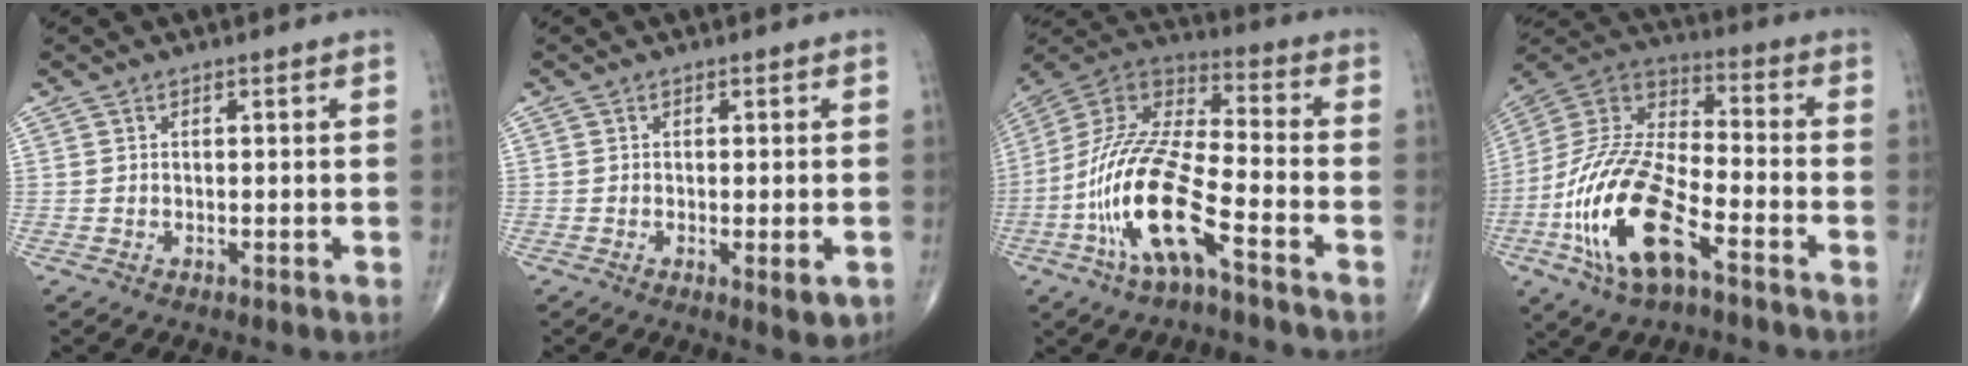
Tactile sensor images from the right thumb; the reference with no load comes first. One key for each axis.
{"total": 3.5, "fx": -1.0, "fy": 1.0, "fz": 3.2, "tx": -0.044, "ty": -0.010, "tz": -0.011}
{"total": 18.6, "fx": -7.9, "fy": 5.6, "fz": 15.8, "tx": -0.334, "ty": 0.047, "tz": -0.150}
{"total": 20.7, "fx": -9.0, "fy": 8.7, "fz": 16.5, "tx": -0.344, "ty": 0.042, "tz": -0.167}